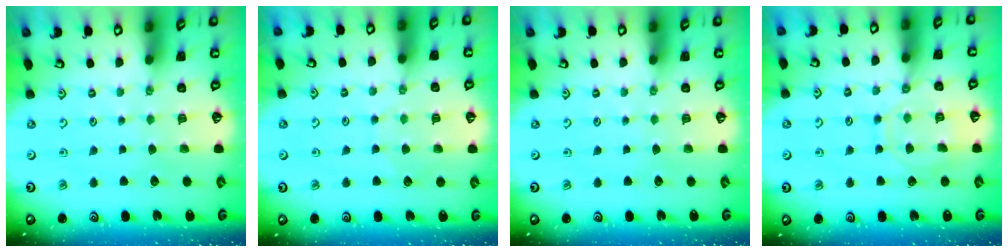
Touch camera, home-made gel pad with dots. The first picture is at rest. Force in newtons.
{"total": 4.6, "press": 4.5, "slide": 0.5}
{"total": 0.0}
{"total": 10.1, "press": 10.0, "slide": 1.0}